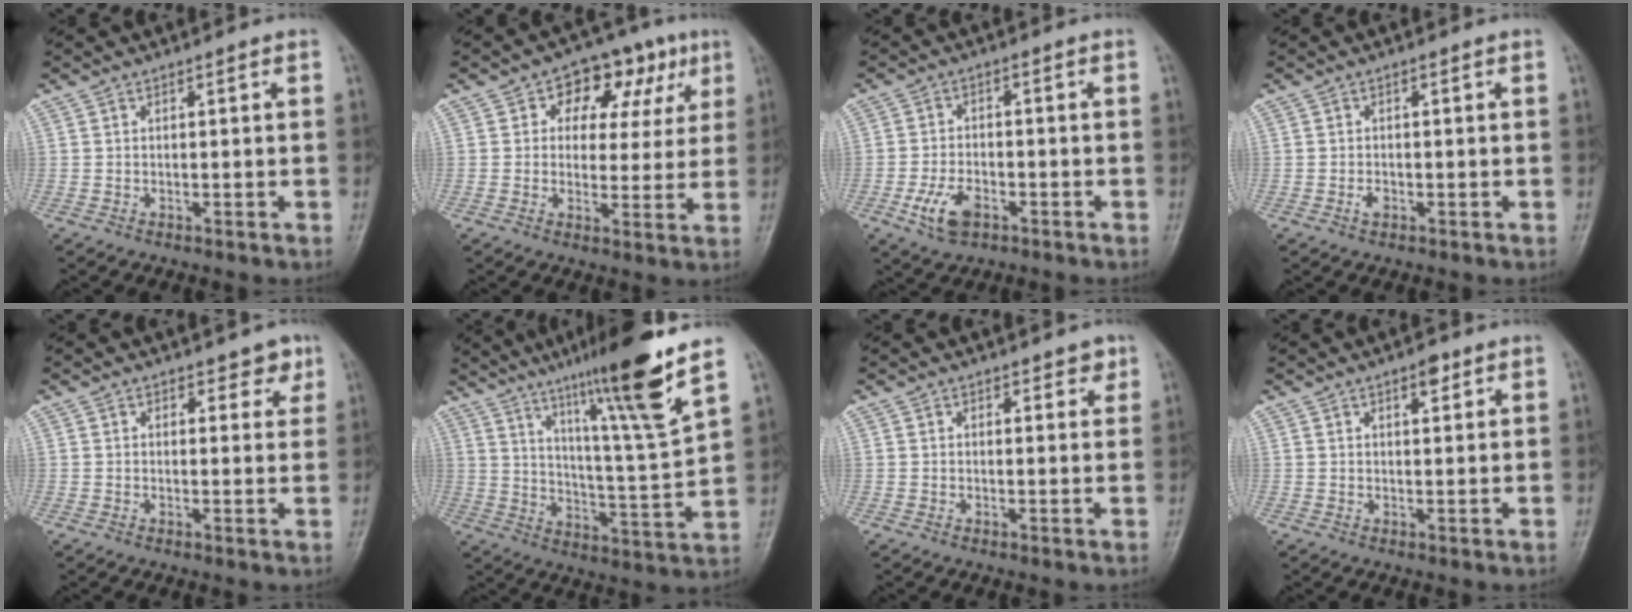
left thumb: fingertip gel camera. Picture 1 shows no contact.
{"total": 12.0, "force": [4.7, 8.3, 7.3], "torque": [-0.038, 0.008, 0.059]}
{"total": 6.4, "force": [-3.0, 3.7, 4.3], "torque": [-0.084, 0.011, -0.052]}
{"total": 1.4, "force": [-0.6, 0.9, 0.9], "torque": [-0.015, 0.002, -0.011]}
{"total": 3.0, "force": [2.0, 1.9, 1.2], "torque": [0.013, -0.010, 0.024]}
{"total": 18.0, "force": [11.9, -0.2, 13.5], "torque": [-0.204, -0.065, 0.192]}
{"total": 2.1, "force": [1.4, 1.2, 1.0], "torque": [0.007, -0.006, 0.015]}
{"total": 2.6, "force": [1.6, 1.0, 1.8], "torque": [-0.021, -0.007, 0.023]}